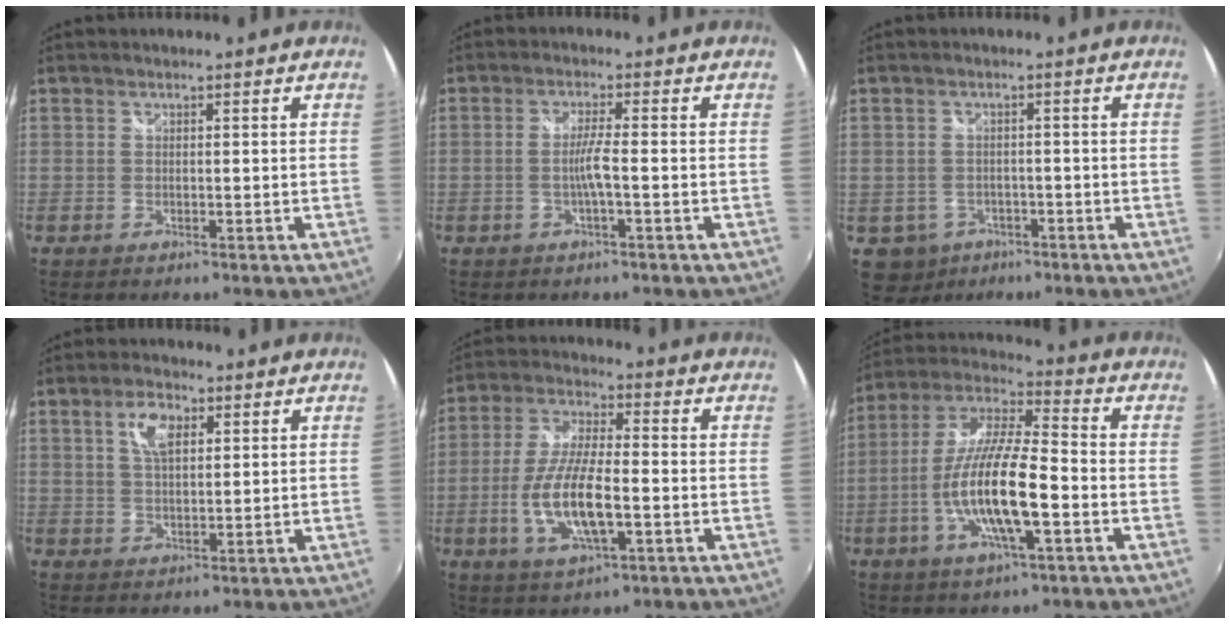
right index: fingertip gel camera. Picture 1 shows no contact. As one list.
[{"total": 3.4, "force": [-1.1, -0.5, 3.2], "torque": [-0.062, -0.001, -0.020]}, {"total": 5.9, "force": [-2.7, 5.1, 1.1], "torque": [-0.034, 0.007, -0.034]}, {"total": 5.6, "force": [2.3, 2.7, 4.3], "torque": [-0.078, 0.009, 0.042]}, {"total": 12.9, "force": [-3.3, 4.3, 11.7], "torque": [-0.242, -0.008, -0.061]}, {"total": 15.8, "force": [-4.5, 3.3, 14.8], "torque": [-0.292, -0.009, -0.088]}]